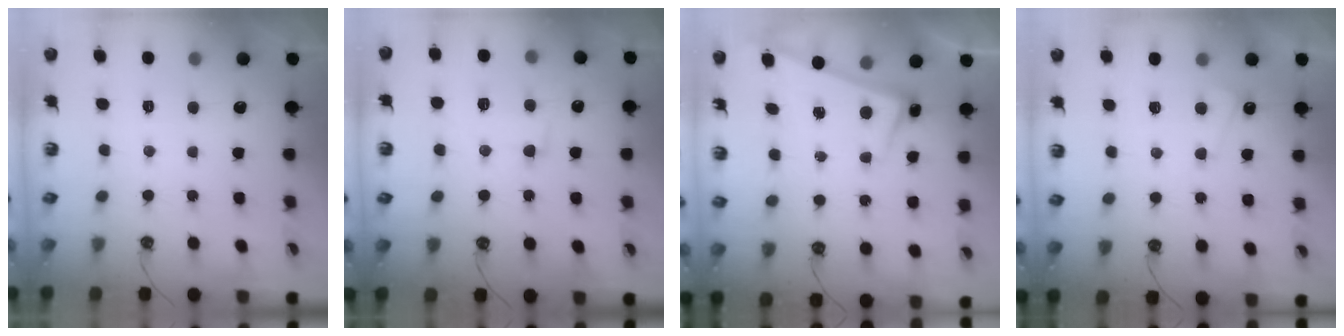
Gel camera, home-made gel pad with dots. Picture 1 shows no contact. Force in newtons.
{"total": 1.7, "press": 1.4, "slide": 1.1}
{"total": 2.6, "press": 2.5, "slide": 0.7}
{"total": 3.8, "press": 3.8, "slide": 0.5}